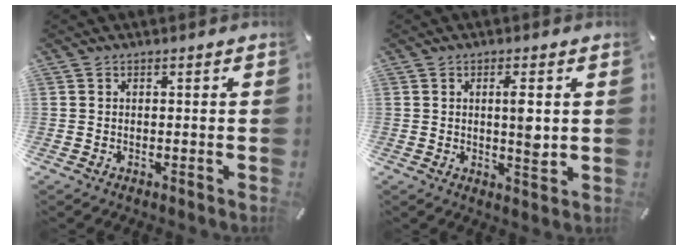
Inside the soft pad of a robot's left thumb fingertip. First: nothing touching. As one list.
[{"total": 5.8, "force": [1.1, 1.4, 5.5], "torque": [-0.082, -0.012, 0.013]}]